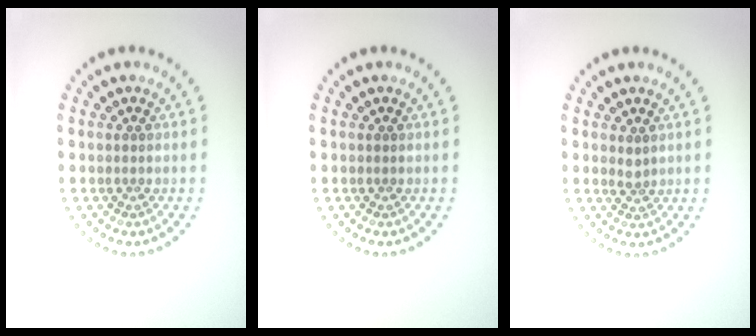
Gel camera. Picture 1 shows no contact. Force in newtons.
{"total": 0.0}
{"total": 1.0, "press": 0.7, "slide": 0.7}